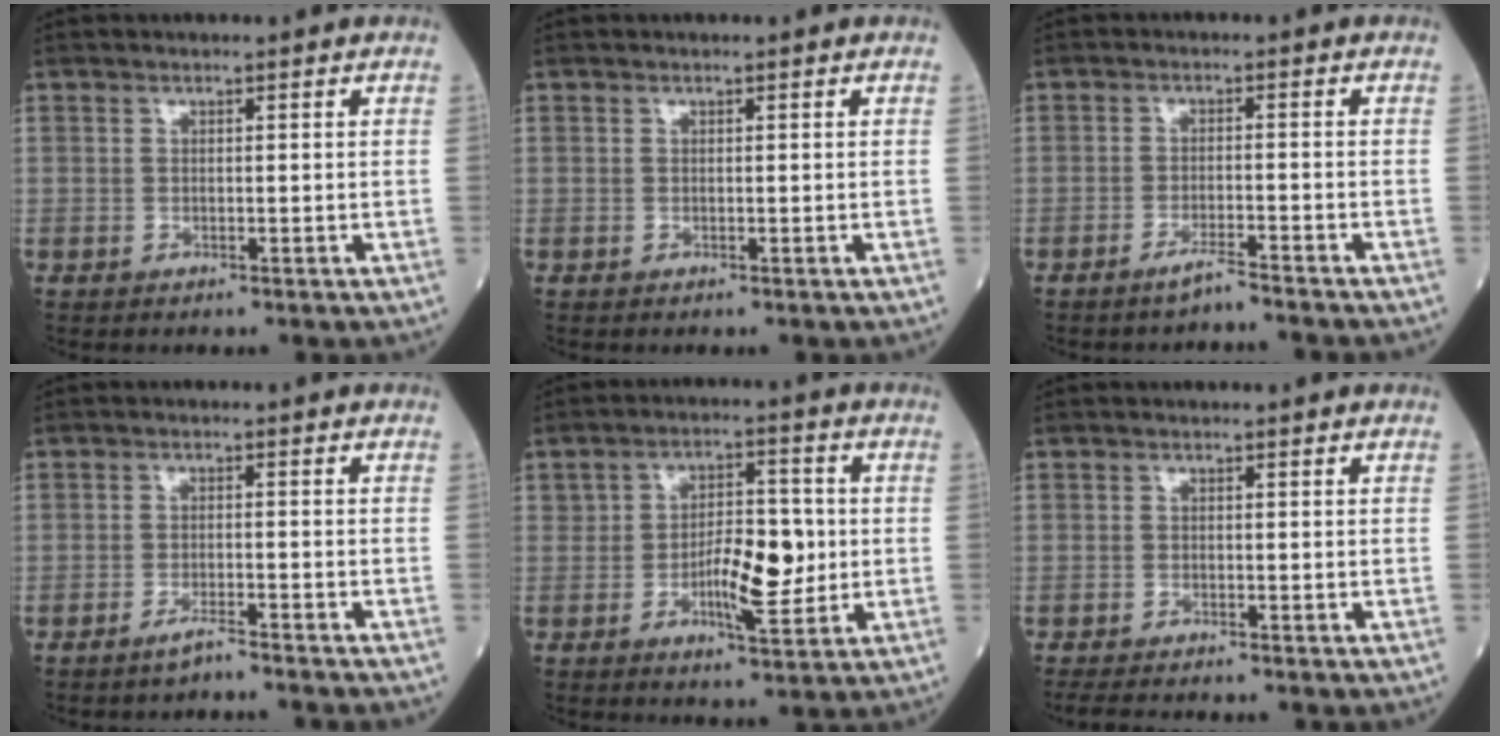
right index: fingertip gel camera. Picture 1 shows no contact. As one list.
[{"total": 0.0}, {"total": 3.2, "force": [-2.9, -0.6, 1.3], "torque": [-0.027, -0.005, -0.048]}, {"total": 3.0, "force": [-2.7, -0.4, 1.3], "torque": [-0.026, -0.002, -0.043]}, {"total": 8.7, "force": [-1.1, 3.1, 8.1], "torque": [-0.135, 0.003, -0.017]}, {"total": 4.9, "force": [-4.4, 0.2, 2.2], "torque": [-0.030, -0.013, -0.069]}]